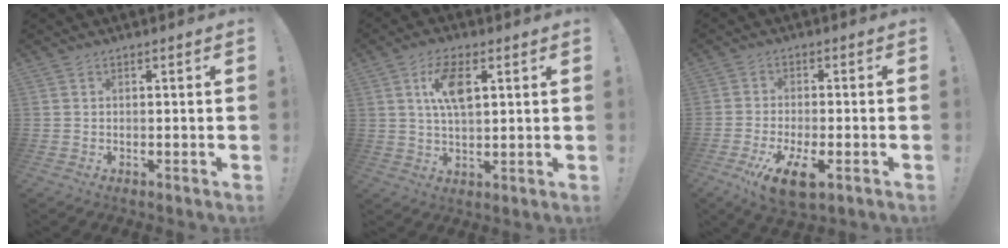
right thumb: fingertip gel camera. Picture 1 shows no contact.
{"total": 9.2, "force": [3.0, 4.0, 7.7], "torque": [-0.144, 0.000, 0.051]}
{"total": 8.7, "force": [-4.0, 2.8, 7.2], "torque": [-0.137, 0.006, -0.067]}